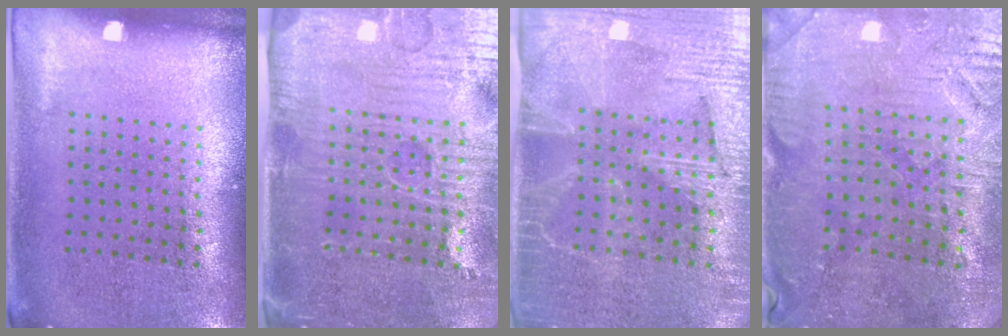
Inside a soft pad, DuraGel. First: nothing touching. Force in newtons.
{"total": 4.9, "press": 4.4, "slide": 2.0}
{"total": 4.1, "press": 3.7, "slide": 1.7}
{"total": 1.2, "press": 1.1, "slide": 0.4}